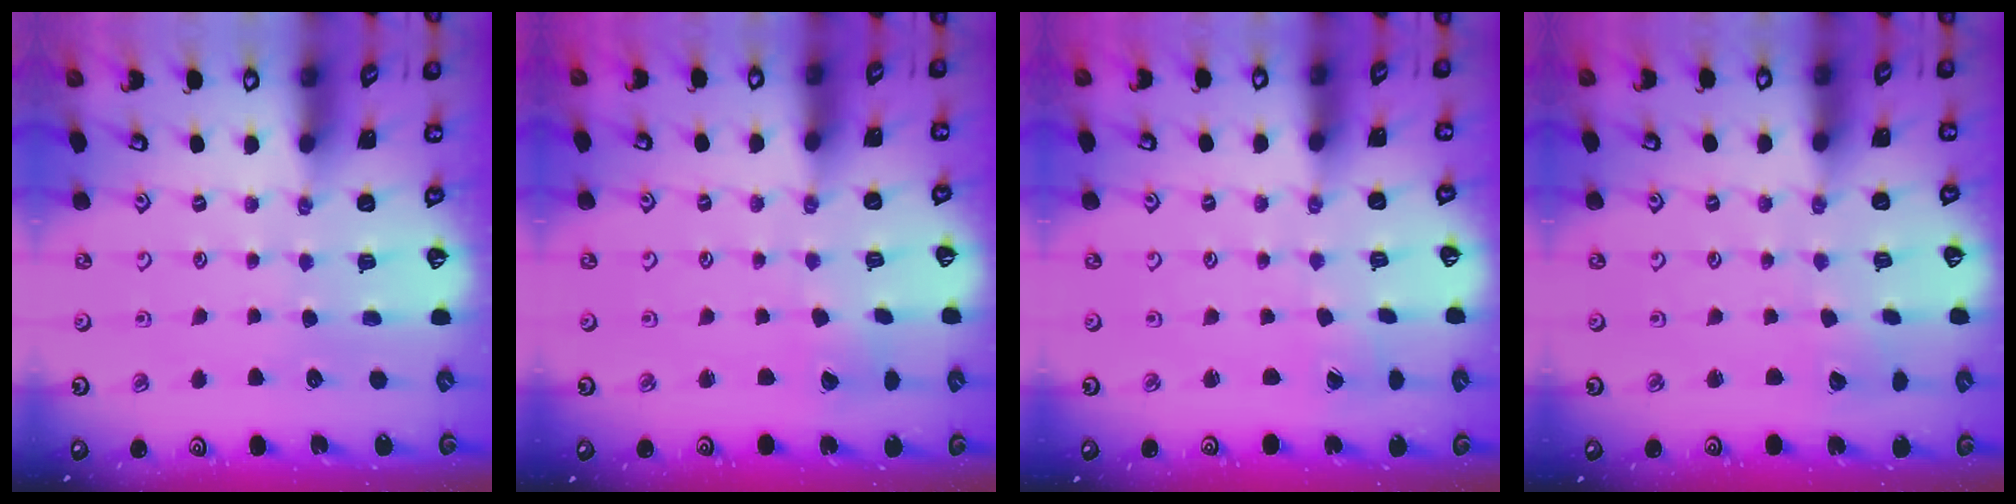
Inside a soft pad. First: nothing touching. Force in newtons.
{"total": 2.6, "press": 2.6, "slide": 0.3}
{"total": 1.5, "press": 1.5, "slide": 0.0}
{"total": 2.0, "press": 2.0, "slide": 0.2}